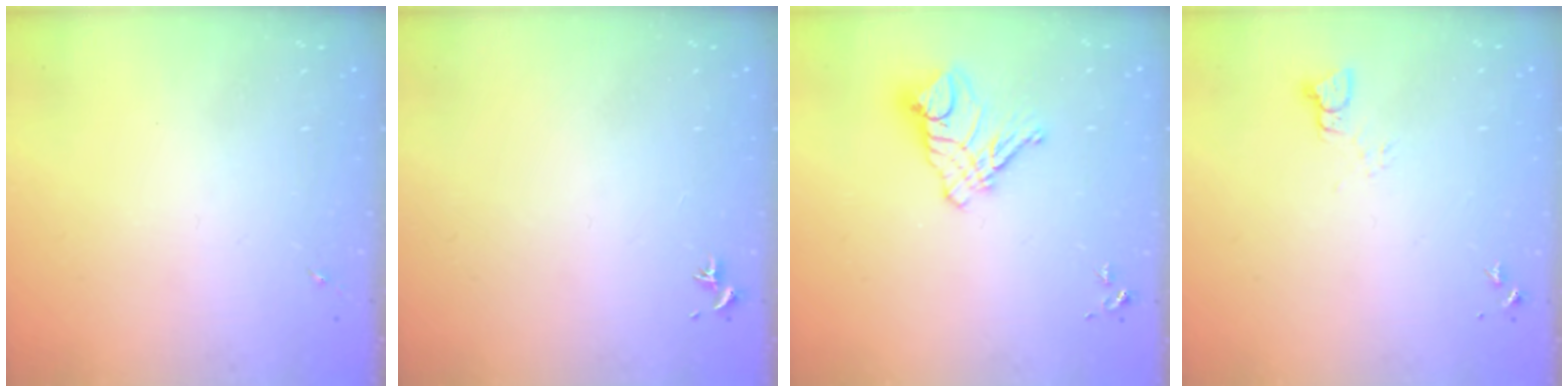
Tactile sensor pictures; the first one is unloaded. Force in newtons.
{"total": 0.8, "press": 0.7, "slide": 0.3}
{"total": 11.6, "press": 11.5, "slide": 1.1}
{"total": 2.5, "press": 2.5, "slide": 0.1}